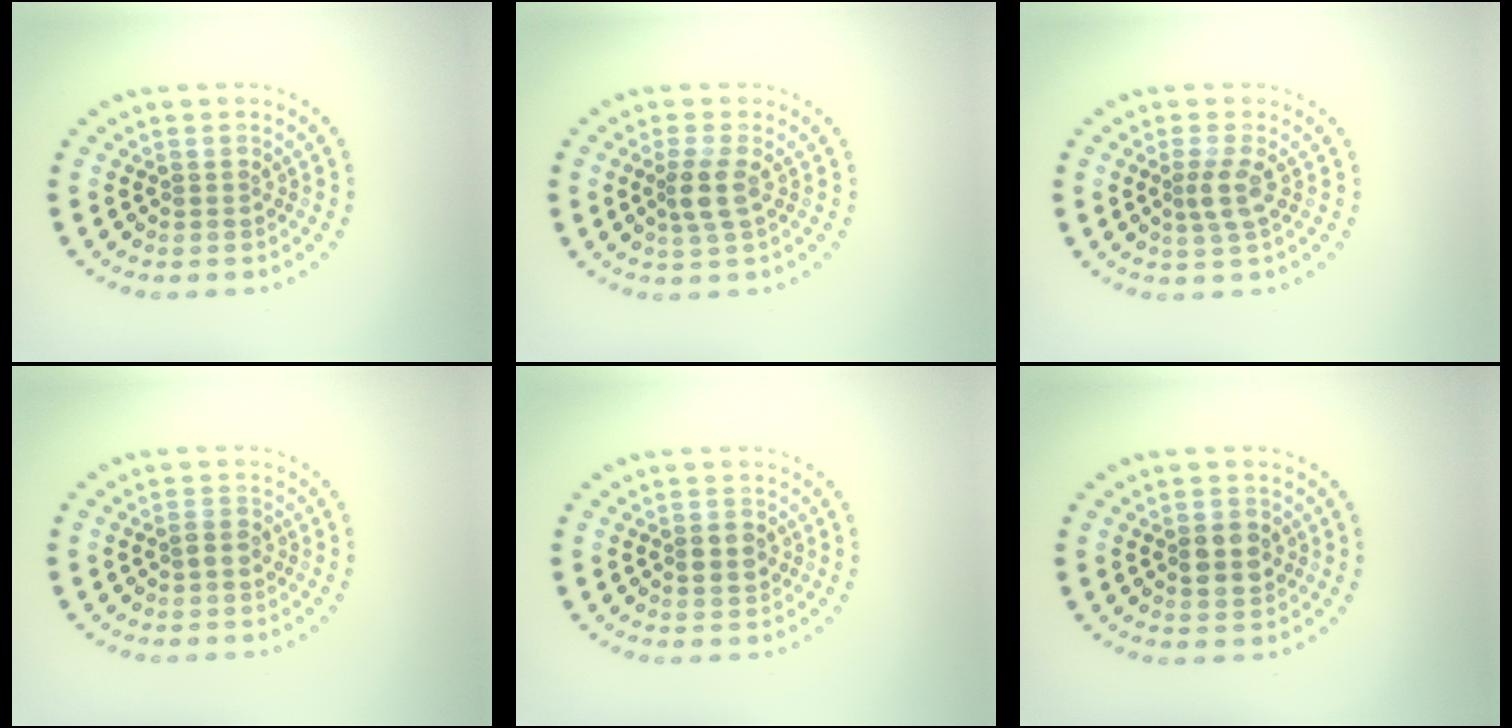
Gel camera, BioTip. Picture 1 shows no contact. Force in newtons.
{"total": 2.3, "press": 2.0, "slide": 1.2}
{"total": 2.0, "press": 1.7, "slide": 1.1}
{"total": 1.1, "press": 1.0, "slide": 0.3}
{"total": 2.2, "press": 2.2, "slide": 0.1}
{"total": 2.8, "press": 2.8, "slide": 0.1}